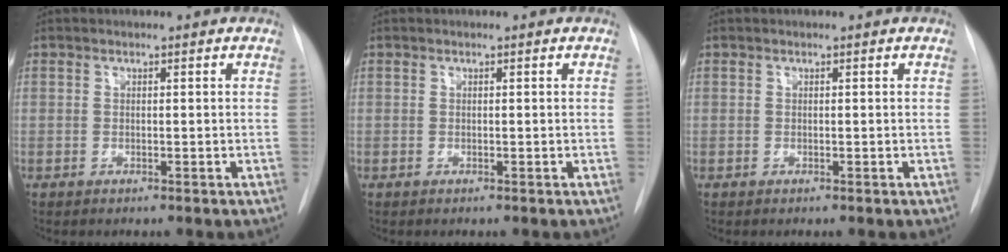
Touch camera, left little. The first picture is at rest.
{"total": 0.0}
{"total": 0.0}